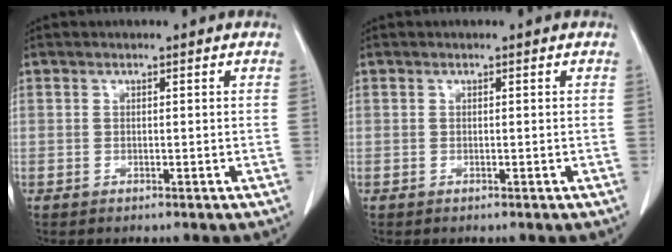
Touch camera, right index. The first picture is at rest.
{"total": 0.0}